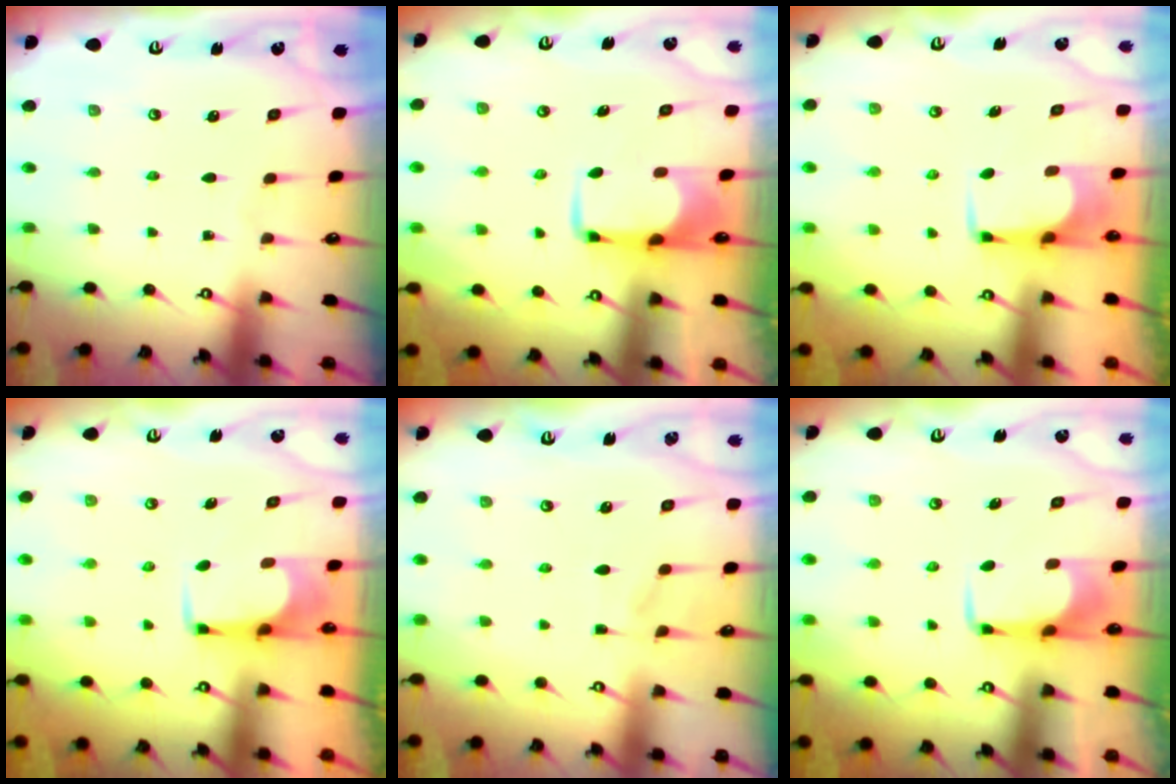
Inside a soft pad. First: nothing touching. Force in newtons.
{"total": 1.9, "press": 1.9, "slide": 0.4}
{"total": 3.6, "press": 3.6, "slide": 0.2}
{"total": 3.4, "press": 3.4, "slide": 0.2}
{"total": 1.3, "press": 0.0, "slide": 1.3}
{"total": 1.7, "press": 1.6, "slide": 0.5}